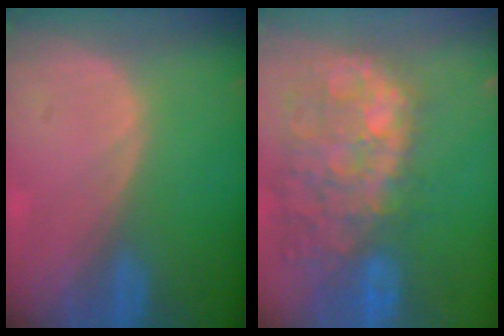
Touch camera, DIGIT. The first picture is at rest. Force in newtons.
{"total": 13.6, "press": 11.5, "slide": 7.2}